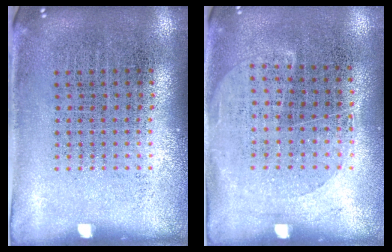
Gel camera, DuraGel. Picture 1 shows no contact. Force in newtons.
{"total": 1.2, "press": 1.0, "slide": 0.7}